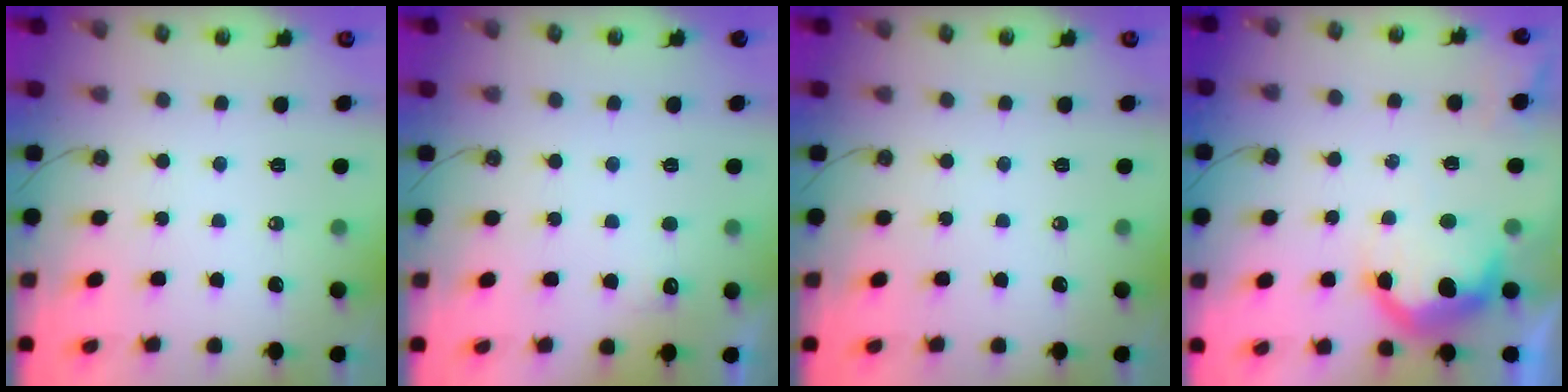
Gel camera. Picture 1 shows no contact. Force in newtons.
{"total": 5.2, "press": 5.0, "slide": 1.2}
{"total": 0.0}
{"total": 15.9, "press": 15.9, "slide": 1.1}